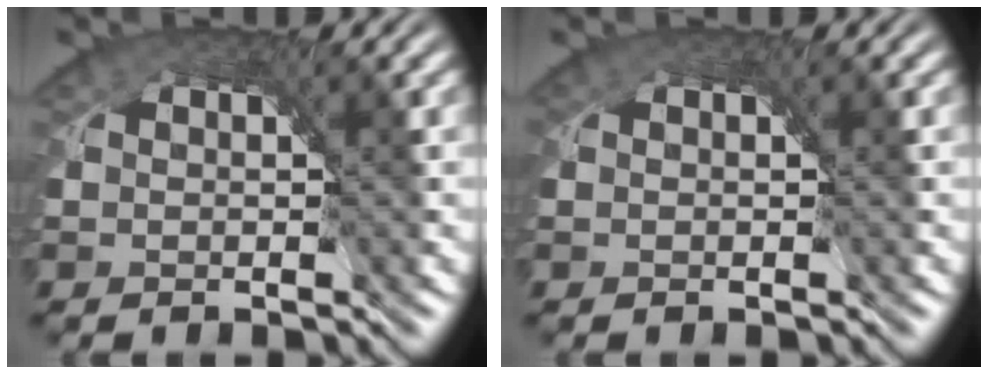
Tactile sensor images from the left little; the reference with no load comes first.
{"total": 0.6, "force": [-0.1, 0.6, 0.1], "torque": [-0.008, -0.002, -0.003]}